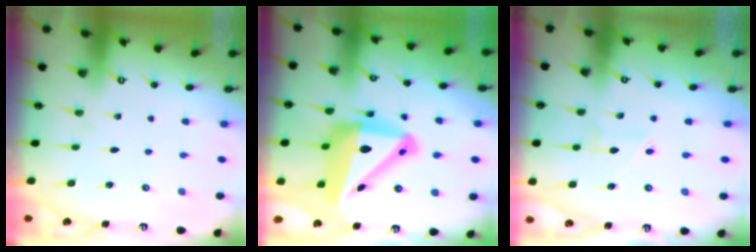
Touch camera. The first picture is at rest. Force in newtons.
{"total": 18.3, "press": 18.1, "slide": 2.9}
{"total": 2.7, "press": 2.7, "slide": 0.3}